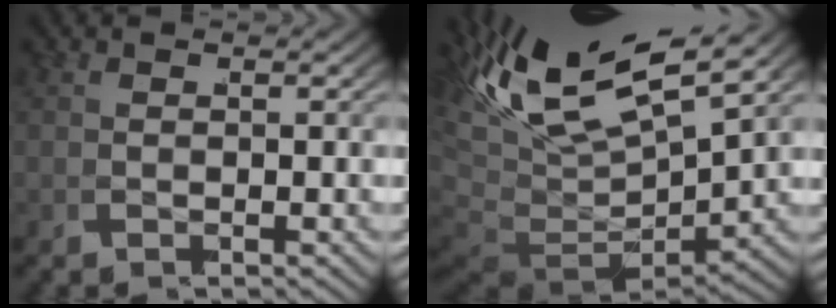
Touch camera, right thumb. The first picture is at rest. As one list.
[{"total": 10.9, "force": [-0.7, 6.8, 8.5], "torque": [-0.167, -0.033, 0.001]}]